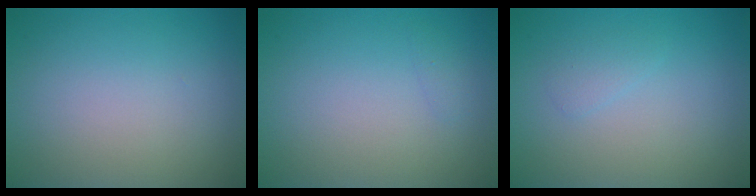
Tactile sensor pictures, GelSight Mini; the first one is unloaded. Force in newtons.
{"total": 0.5, "press": 0.5, "slide": 0.0}
{"total": 0.9, "press": 0.9, "slide": 0.0}